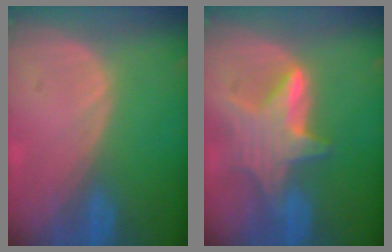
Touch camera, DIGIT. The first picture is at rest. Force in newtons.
{"total": 7.2, "press": 7.2, "slide": 0.4}